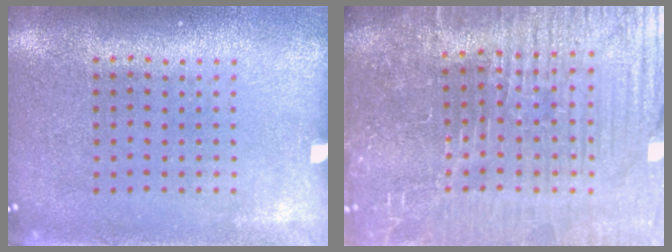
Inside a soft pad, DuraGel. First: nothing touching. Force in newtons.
{"total": 7.1, "press": 6.3, "slide": 3.3}